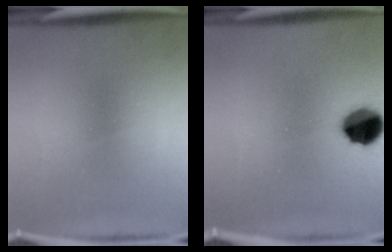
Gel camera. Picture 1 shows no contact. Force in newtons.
{"total": 9.6}